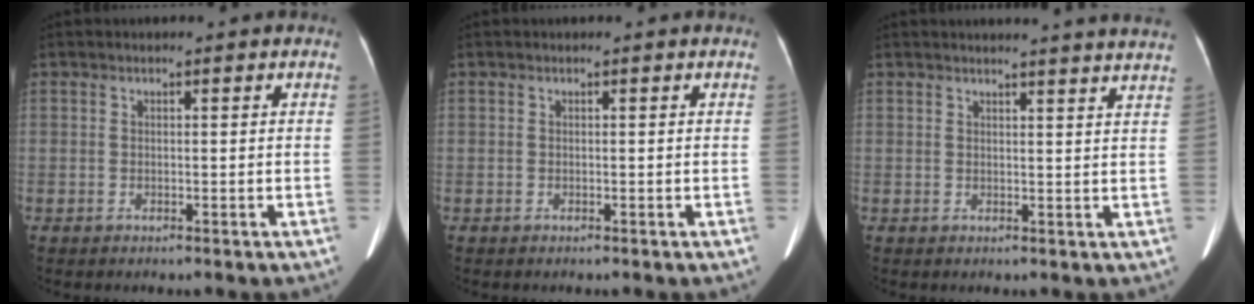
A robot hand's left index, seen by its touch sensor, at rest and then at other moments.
{"total": 0.0}
{"total": 10.8, "force": [10.3, -0.9, 3.3], "torque": [-0.039, -0.031, 0.098]}